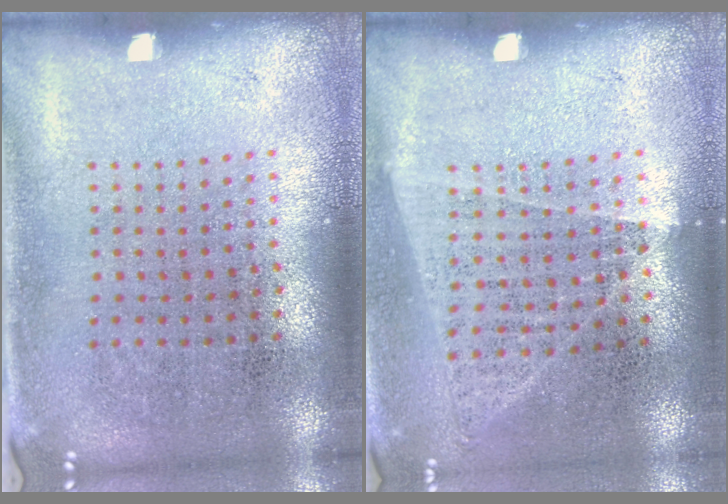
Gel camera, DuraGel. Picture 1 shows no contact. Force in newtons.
{"total": 1.0, "press": 0.9, "slide": 0.4}